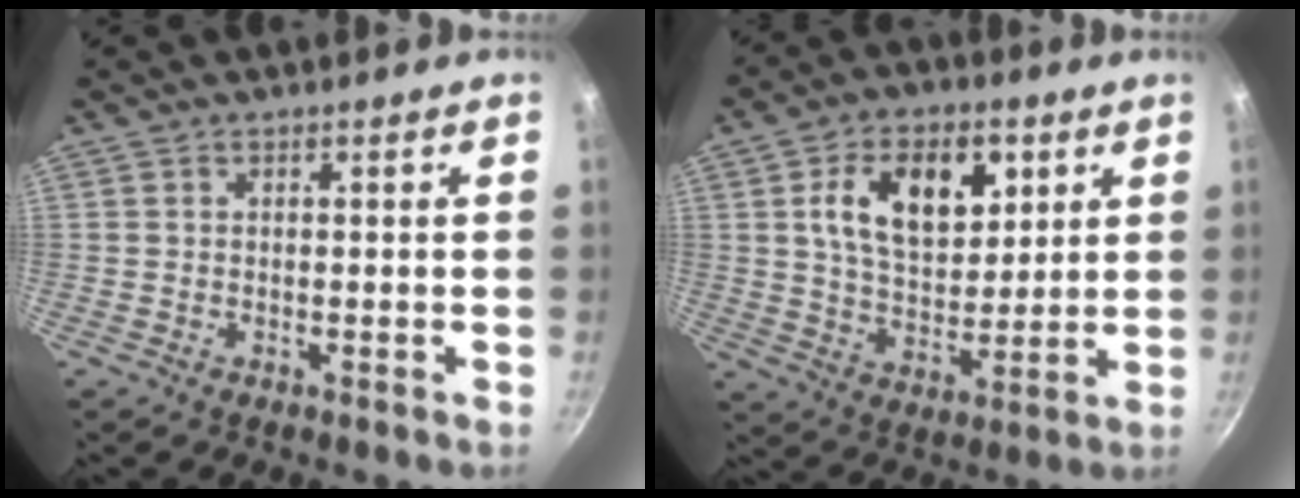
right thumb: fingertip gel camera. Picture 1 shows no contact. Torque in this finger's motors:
{"motor_torque": [0.95, 1.12, 0.28, -0.08, 0.15]}